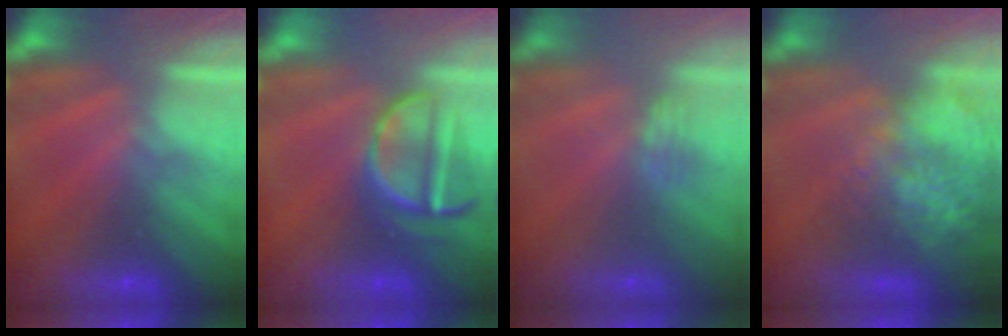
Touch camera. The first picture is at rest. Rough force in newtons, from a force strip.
{"total": 3.6}
{"total": 2.4}
{"total": 7.3}